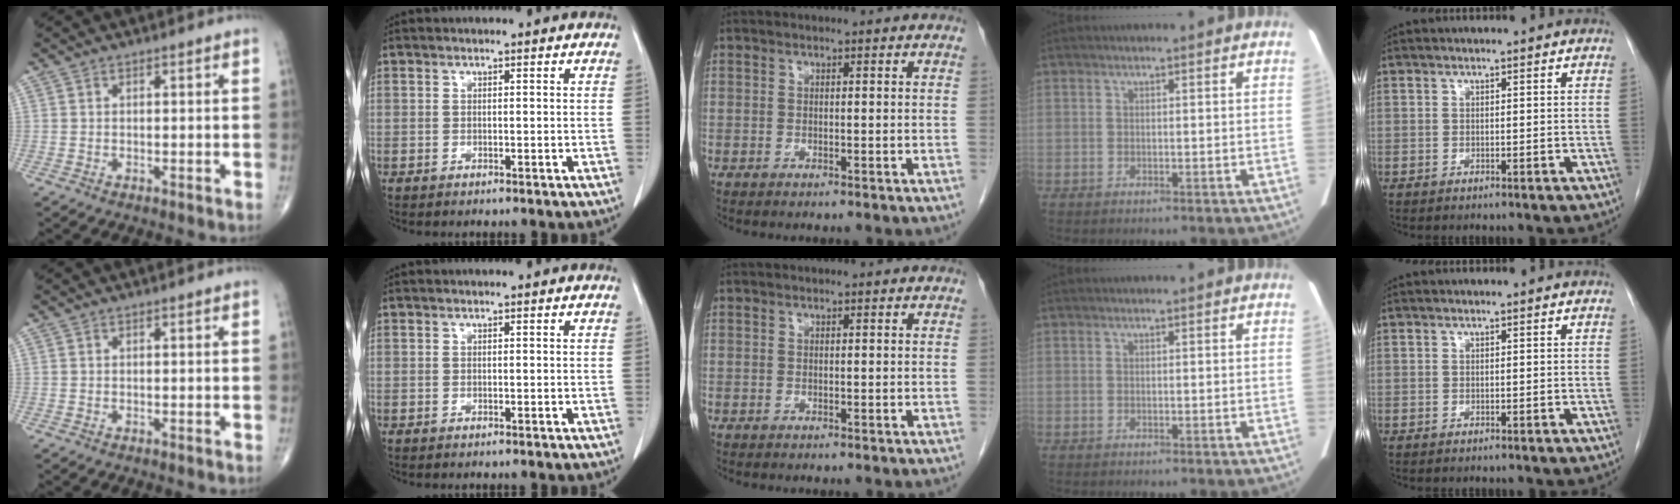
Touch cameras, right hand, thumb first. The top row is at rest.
{}